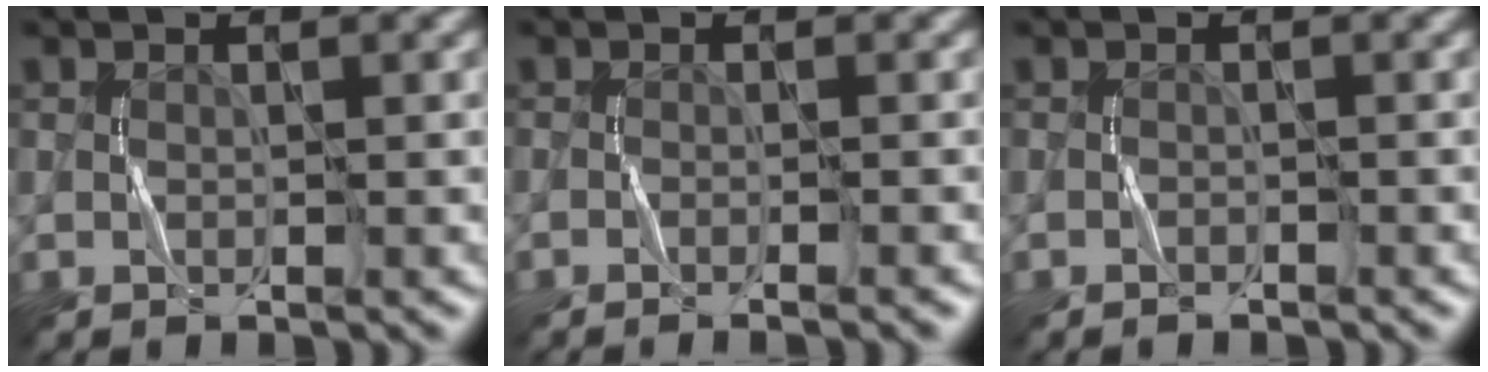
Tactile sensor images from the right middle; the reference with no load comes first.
{"total": 2.4, "force": [-1.2, 0.7, 1.9], "torque": [-0.014, 0.004, -0.024]}
{"total": 0.6, "force": [-0.6, 0.1, 0.2], "torque": [-0.001, 0.000, -0.011]}